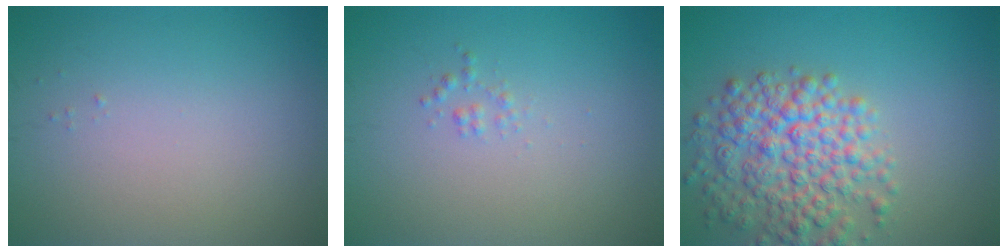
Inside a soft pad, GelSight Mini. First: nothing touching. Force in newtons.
{"total": 0.7, "press": 0.7, "slide": 0.0}
{"total": 6.8, "press": 6.8, "slide": 0.3}